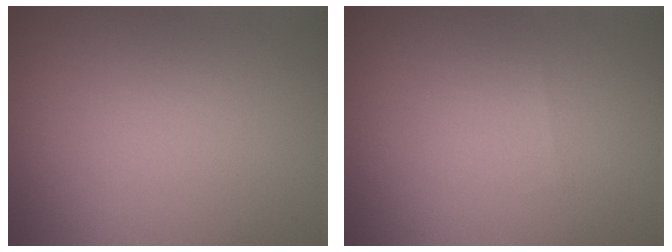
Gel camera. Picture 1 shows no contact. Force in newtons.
{"total": 0.0}